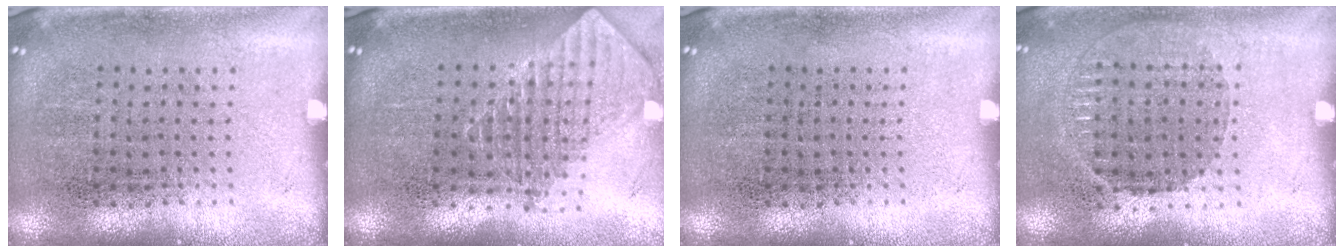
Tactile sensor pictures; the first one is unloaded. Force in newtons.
{"total": 2.0, "press": 1.5, "slide": 1.3}
{"total": 0.0}
{"total": 0.9, "press": 0.8, "slide": 0.4}